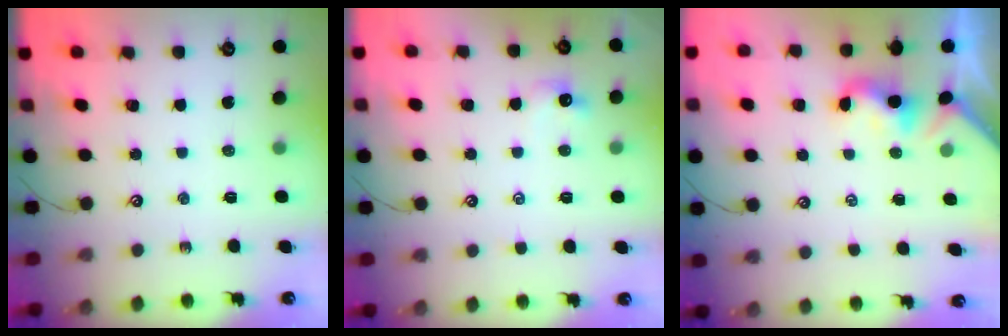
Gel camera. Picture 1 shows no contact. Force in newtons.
{"total": 1.4, "press": 1.2, "slide": 0.6}
{"total": 2.0, "press": 2.0, "slide": 0.5}